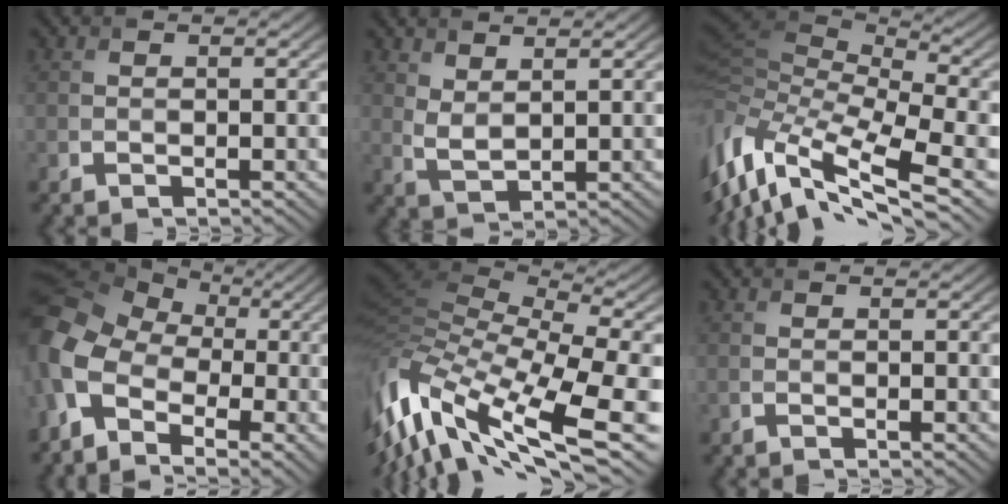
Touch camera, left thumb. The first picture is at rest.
{"total": 3.0, "force": [2.1, 1.0, 1.8], "torque": [-0.048, -0.004, 0.047]}
{"total": 14.3, "force": [-4.0, 6.3, 12.2], "torque": [-0.293, -0.017, -0.049]}
{"total": 11.8, "force": [-2.8, 8.2, 8.1], "torque": [-0.211, -0.026, -0.054]}
{"total": 16.6, "force": [-5.0, 6.8, 14.3], "torque": [-0.328, -0.022, -0.073]}
{"total": 0.8, "force": [-0.5, 0.1, 0.6], "torque": [-0.012, -0.002, -0.010]}